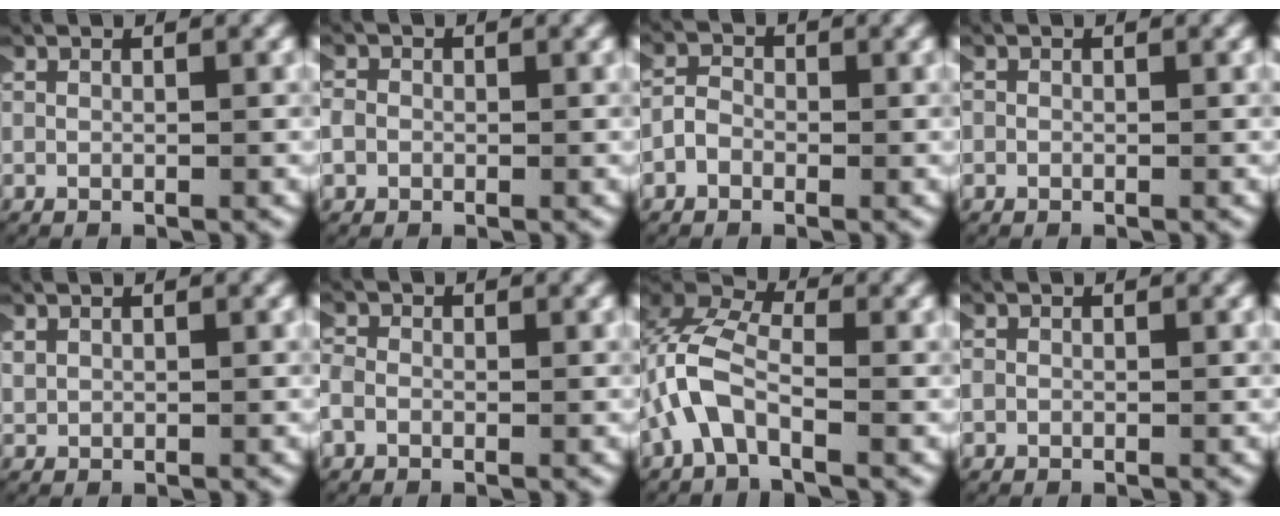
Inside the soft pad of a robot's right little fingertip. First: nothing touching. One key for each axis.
{"total": 2.6, "fx": 0.0, "fy": 2.4, "fz": 1.0, "tx": -0.031, "ty": 0.004, "tz": -0.007}
{"total": 1.6, "fx": -0.4, "fy": 1.4, "fz": 0.7, "tx": -0.020, "ty": 0.007, "tz": -0.014}
{"total": 0.8, "fx": -0.1, "fy": 0.8, "fz": 0.0, "tx": 0.000, "ty": 0.003, "tz": -0.007}
{"total": 1.4, "fx": 0.6, "fy": 1.0, "fz": 0.6, "tx": -0.025, "ty": -0.002, "tz": 0.017}
{"total": 2.4, "fx": -0.3, "fy": 2.1, "fz": 1.2, "tx": -0.037, "ty": -0.002, "tz": -0.009}
{"total": 6.9, "fx": 0.3, "fy": 5.1, "fz": 4.6, "tx": -0.118, "ty": -0.002, "tz": -0.008}
{"total": 1.2, "fx": 0.0, "fy": 1.2, "fz": 0.3, "tx": -0.012, "ty": 0.004, "tz": -0.004}